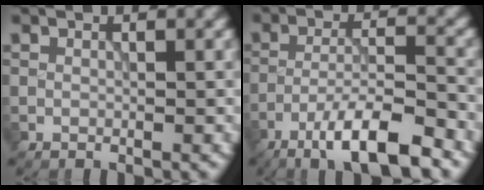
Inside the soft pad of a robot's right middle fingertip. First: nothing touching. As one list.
[{"total": 8.8, "force": [-5.8, 1.8, 6.3], "torque": [-0.105, 0.003, -0.103]}]